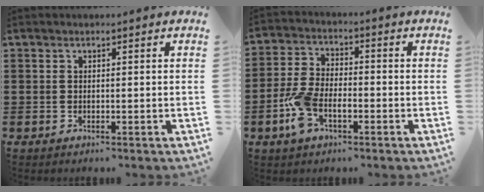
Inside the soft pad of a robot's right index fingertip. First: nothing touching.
{"total": 6.8, "force": [-2.6, 3.6, 5.2], "torque": [-0.135, -0.005, -0.057]}